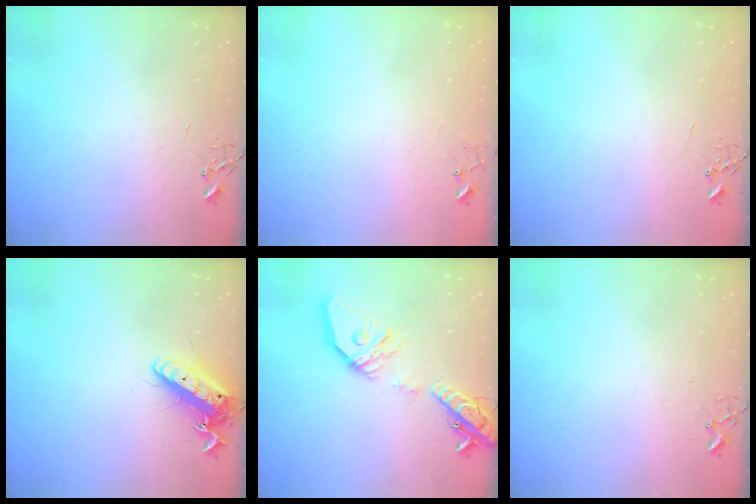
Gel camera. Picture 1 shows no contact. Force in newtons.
{"total": 6.1, "press": 6.0, "slide": 0.4}
{"total": 0.0}
{"total": 13.5, "press": 13.3, "slide": 2.3}
{"total": 21.4, "press": 21.2, "slide": 3.5}
{"total": 1.8, "press": 1.8, "slide": 0.2}